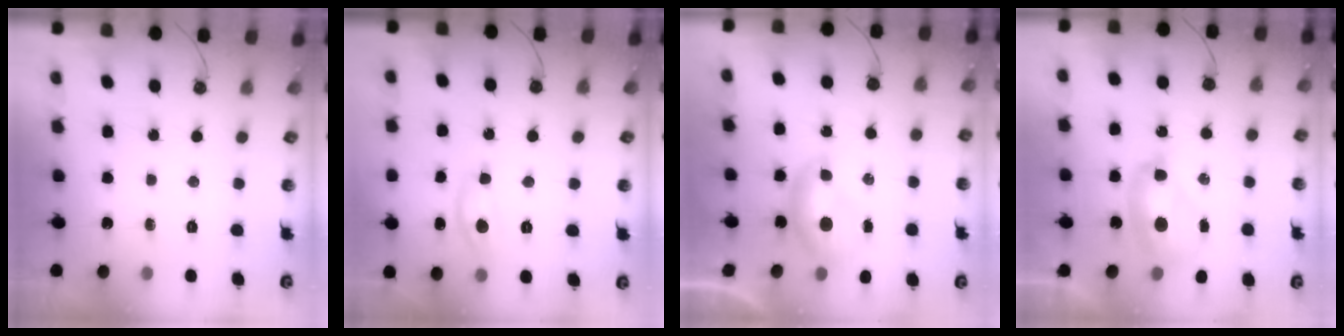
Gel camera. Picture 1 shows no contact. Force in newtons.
{"total": 5.3, "press": 5.2, "slide": 0.2}
{"total": 0.0}
{"total": 3.1, "press": 3.1, "slide": 0.0}